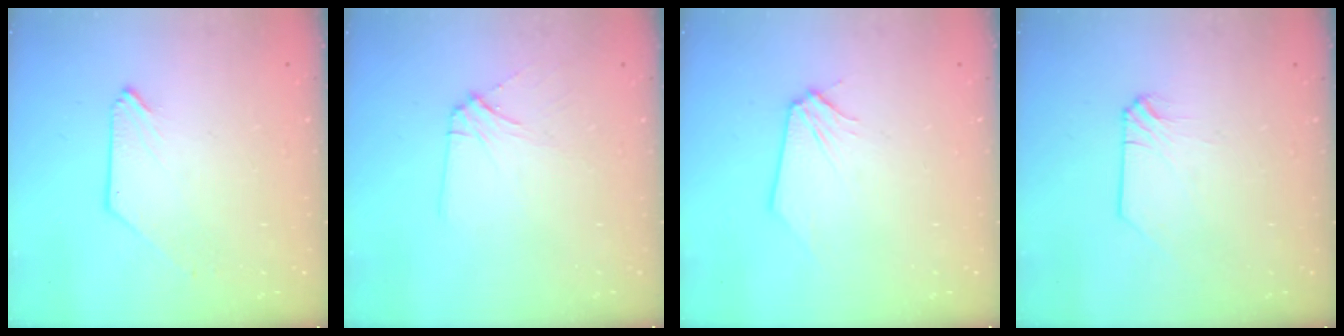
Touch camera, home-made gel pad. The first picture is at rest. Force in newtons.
{"total": 4.3, "press": 4.3, "slide": 0.6}
{"total": 0.0}
{"total": 0.0}